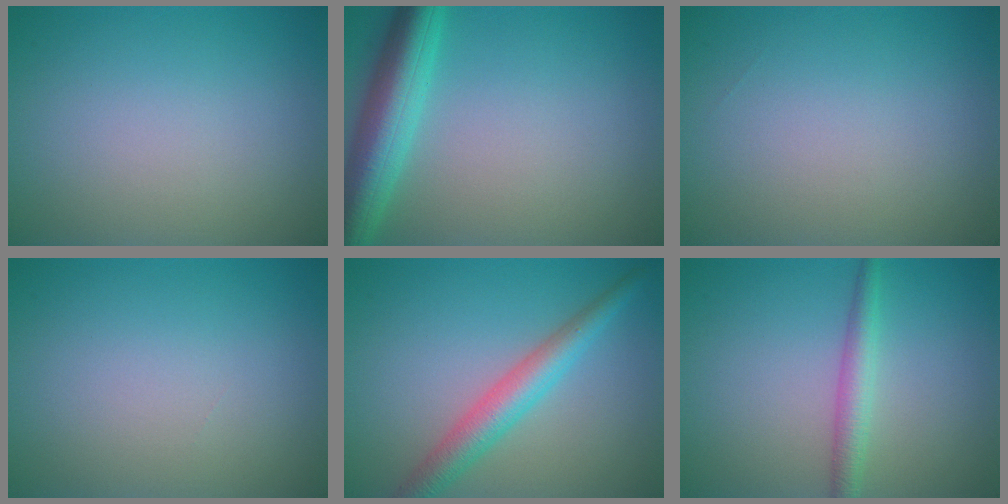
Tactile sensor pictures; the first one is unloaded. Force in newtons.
{"total": 6.3, "press": 6.3, "slide": 0.3}
{"total": 0.0}
{"total": 0.0}
{"total": 4.0, "press": 4.0, "slide": 0.1}
{"total": 2.3, "press": 2.3, "slide": 0.1}